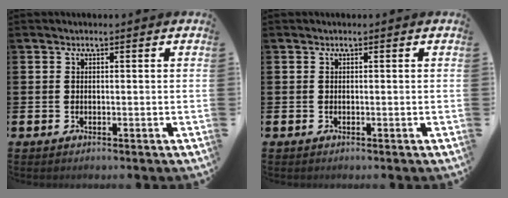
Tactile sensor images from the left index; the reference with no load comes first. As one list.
[{"total": 0.0}]